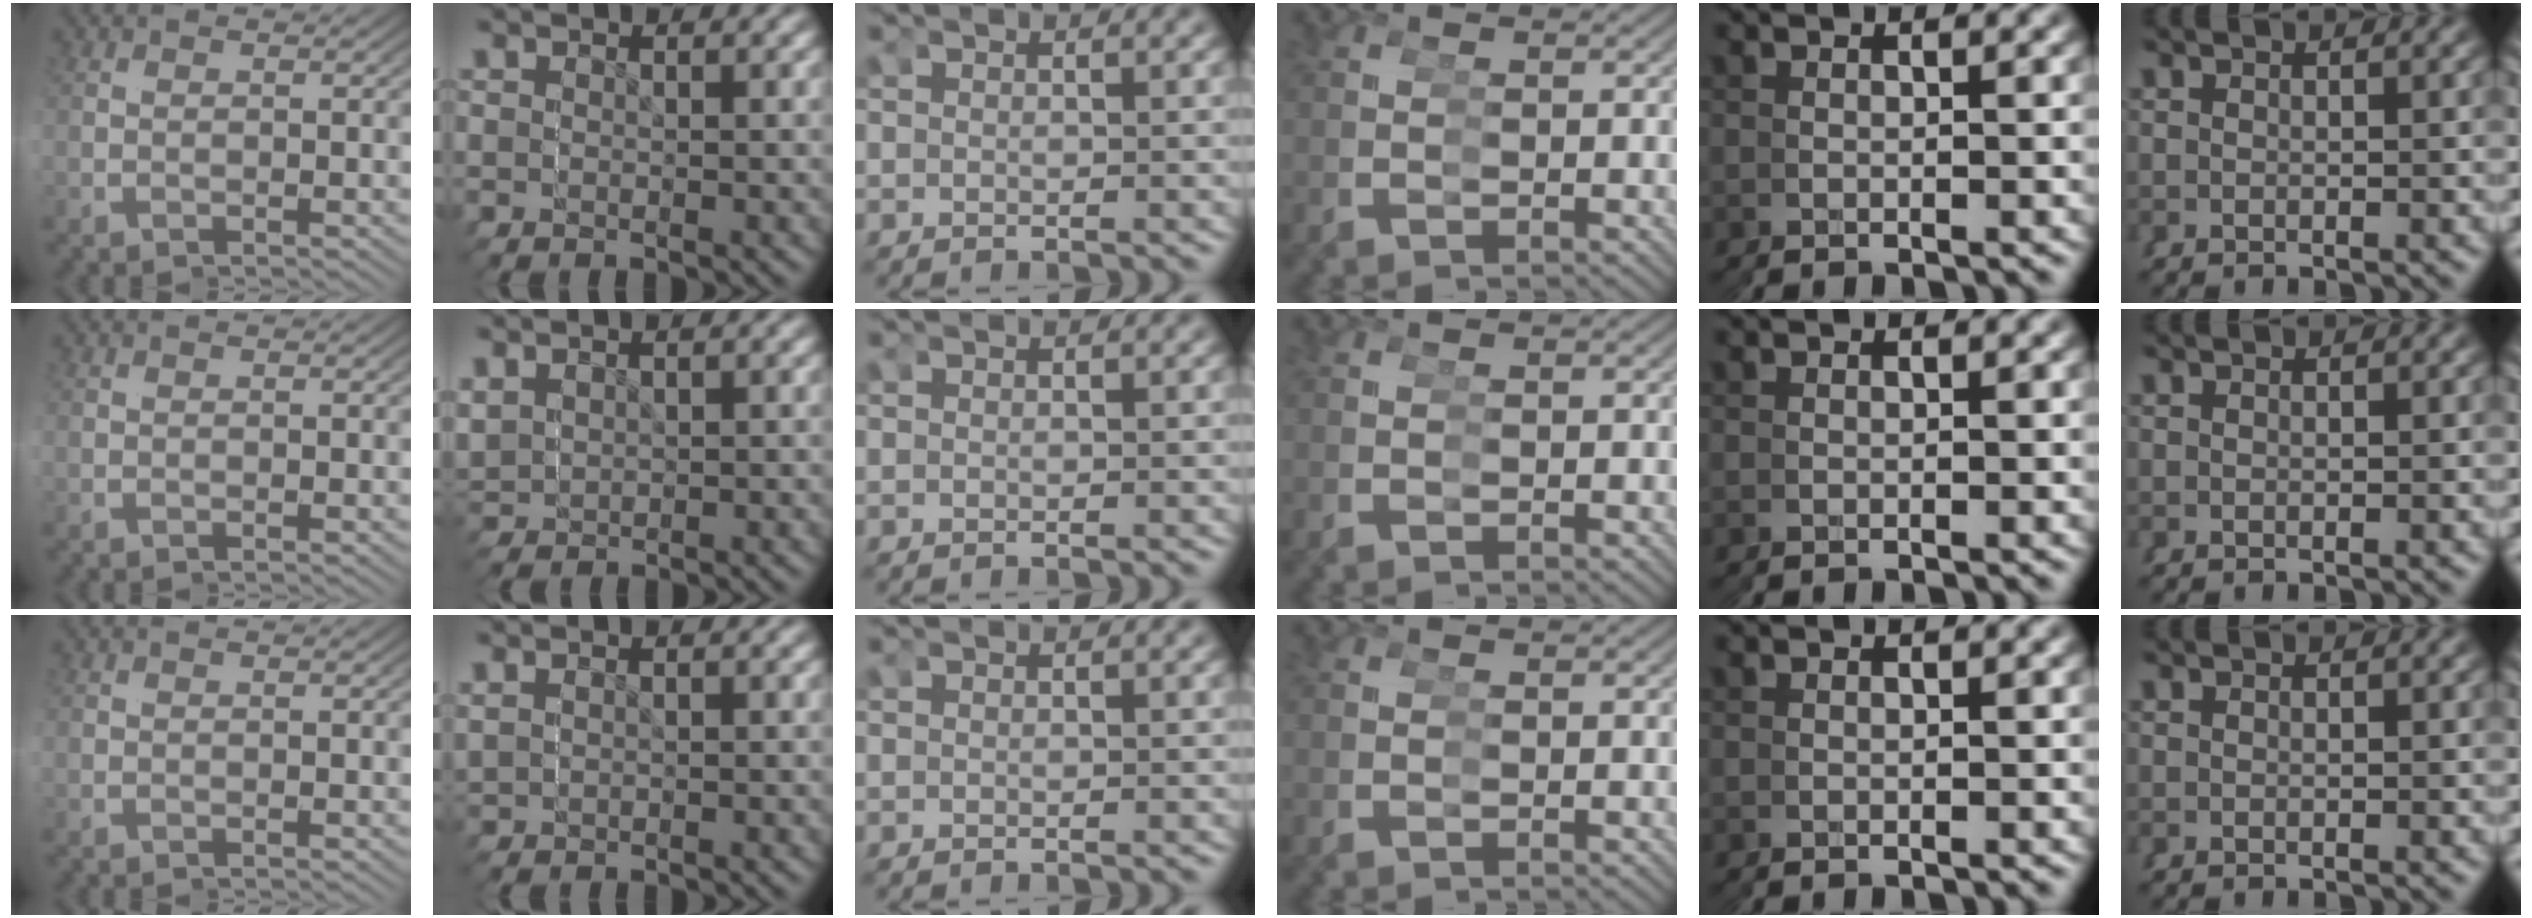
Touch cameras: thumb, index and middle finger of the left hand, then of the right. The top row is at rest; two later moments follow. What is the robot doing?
{"motion": "grasp_and_lifting", "object": "markers"}